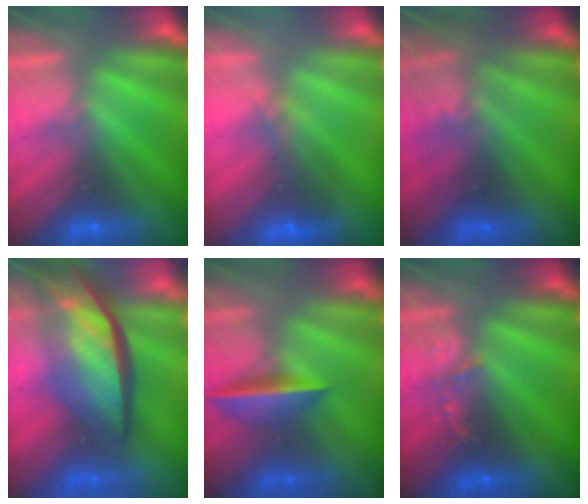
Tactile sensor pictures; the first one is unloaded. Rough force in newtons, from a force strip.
{"total": 4.1}
{"total": 2.9}
{"total": 7.9}
{"total": 1.2}
{"total": 2.5}